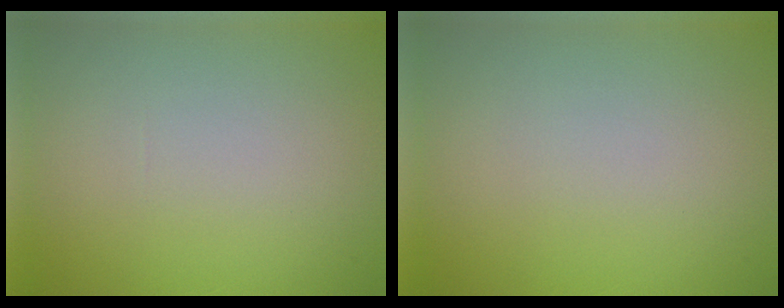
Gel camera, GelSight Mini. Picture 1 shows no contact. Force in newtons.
{"total": 0.0}